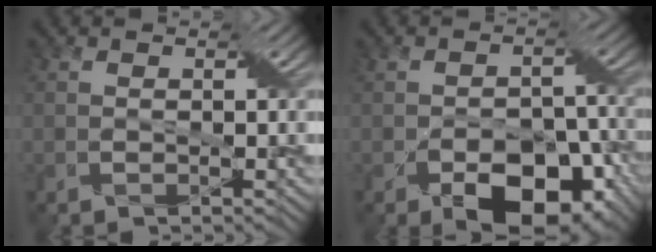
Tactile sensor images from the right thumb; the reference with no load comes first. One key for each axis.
{"total": 11.8, "fx": -6.4, "fy": 6.4, "fz": 7.5, "tx": -0.119, "ty": -0.015, "tz": -0.097}